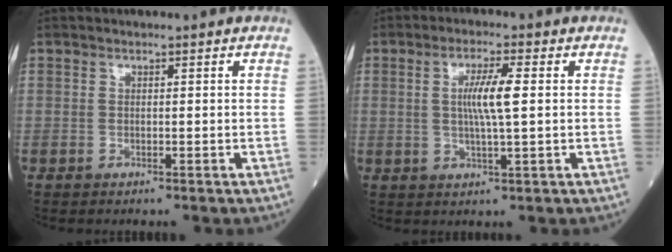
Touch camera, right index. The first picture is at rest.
{"total": 5.6, "force": [0.8, 0.0, 5.6], "torque": [-0.107, 0.001, 0.016]}